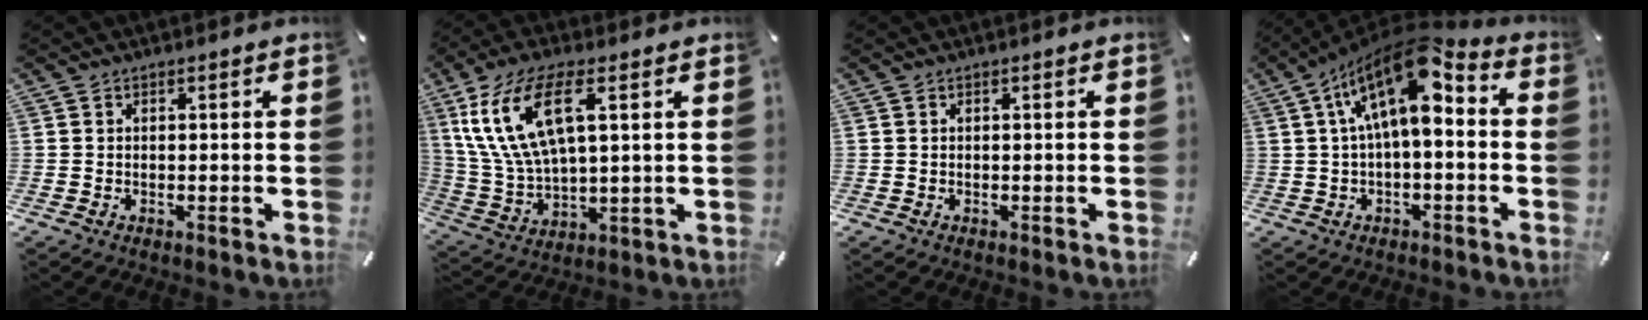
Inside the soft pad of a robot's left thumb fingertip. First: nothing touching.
{"total": 15.8, "force": [6.6, 6.7, 12.7], "torque": [-0.293, -0.004, 0.113]}
{"total": 0.0}
{"total": 15.7, "force": [4.6, 7.0, 13.3], "torque": [-0.235, -0.024, 0.073]}